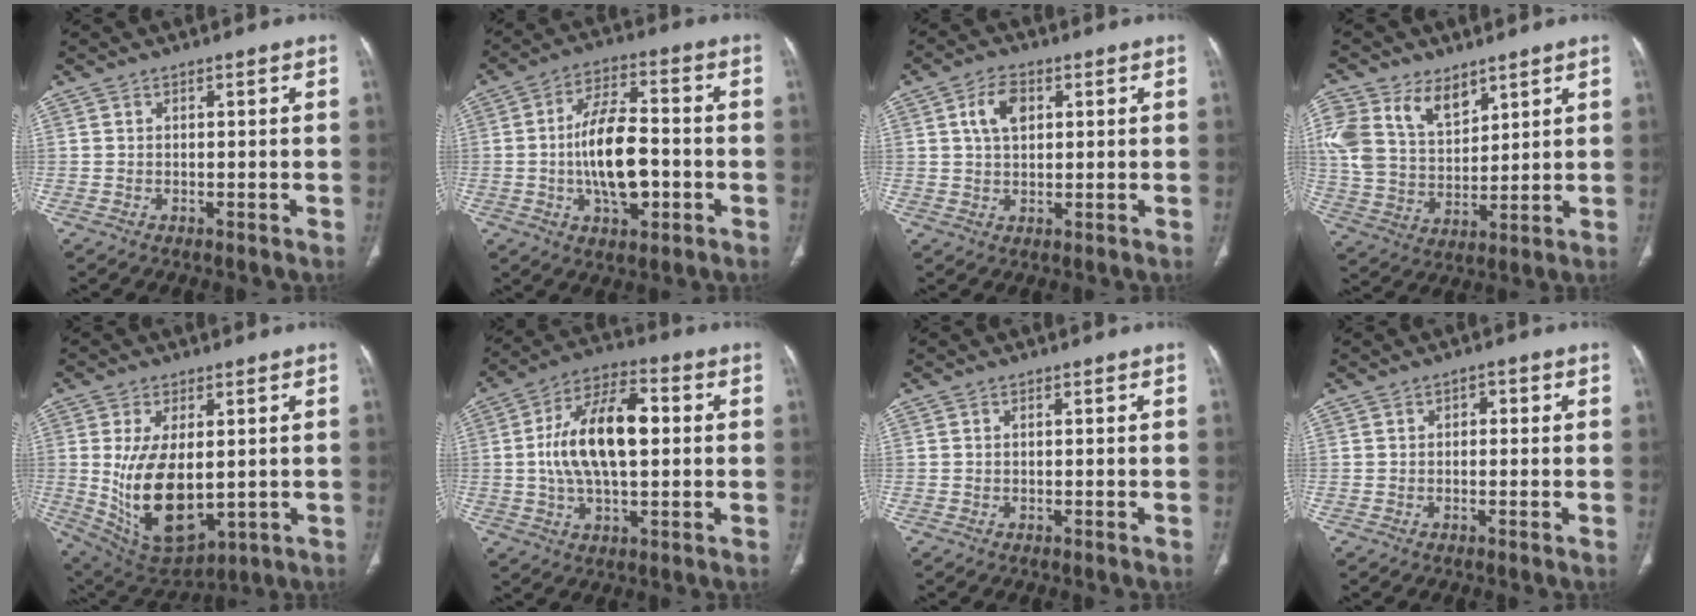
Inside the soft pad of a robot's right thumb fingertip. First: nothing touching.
{"total": 13.4, "force": [-2.0, 6.4, 11.6], "torque": [-0.194, 0.020, -0.036]}
{"total": 5.9, "force": [1.8, 3.6, 4.3], "torque": [-0.073, 0.004, 0.033]}
{"total": 16.3, "force": [8.5, 10.6, 9.0], "torque": [-0.174, -0.020, 0.170]}
{"total": 16.2, "force": [-0.2, 8.7, 13.7], "torque": [-0.244, -0.016, 0.026]}
{"total": 16.5, "force": [1.3, 8.1, 14.3], "torque": [-0.253, 0.022, 0.018]}
{"total": 0.0}
{"total": 1.7, "force": [0.3, 1.2, 1.2], "torque": [-0.006, 0.005, -0.002]}